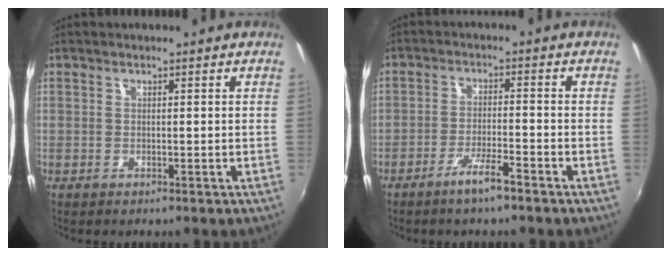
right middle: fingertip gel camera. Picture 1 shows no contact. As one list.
[{"total": 4.9, "force": [-3.6, 0.2, 3.3], "torque": [-0.075, -0.003, -0.065]}]